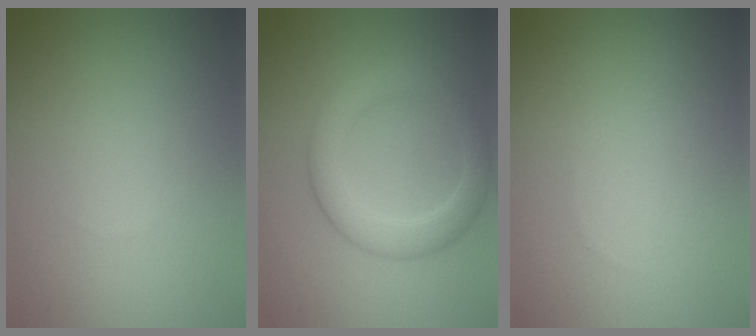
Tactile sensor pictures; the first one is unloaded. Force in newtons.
{"total": 4.1, "press": 4.1, "slide": 0.4}
{"total": 0.0}